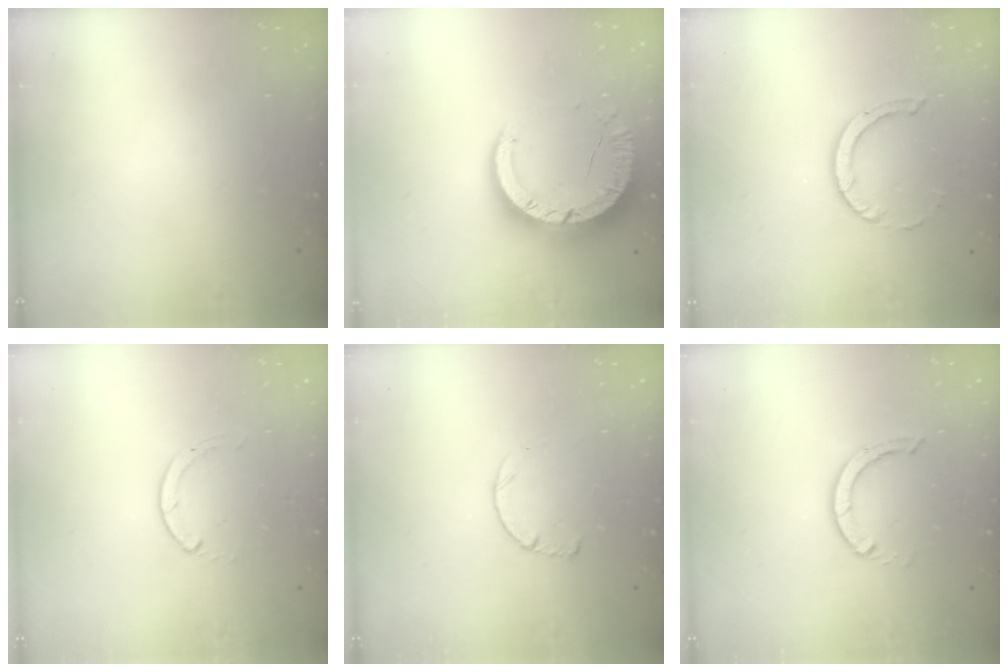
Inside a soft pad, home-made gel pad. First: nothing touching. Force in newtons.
{"total": 14.1, "press": 14.1, "slide": 1.2}
{"total": 5.3, "press": 5.3, "slide": 0.1}
{"total": 0.0}
{"total": 2.5, "press": 2.5, "slide": 0.3}
{"total": 3.9, "press": 3.8, "slide": 0.3}